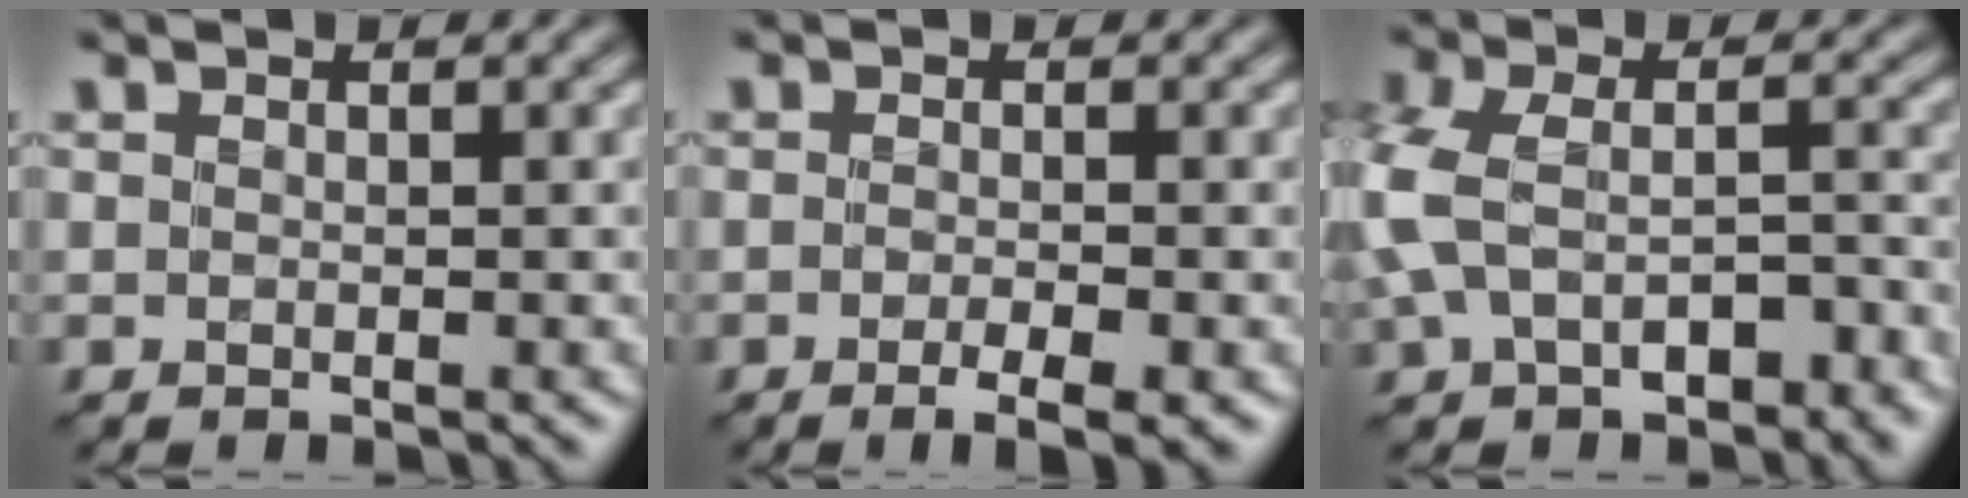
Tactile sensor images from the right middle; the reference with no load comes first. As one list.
[{"total": 3.0, "force": [-1.4, 0.7, 2.5], "torque": [-0.048, -0.001, -0.024]}, {"total": 6.7, "force": [-2.0, 4.1, 4.9], "torque": [-0.107, -0.001, -0.044]}]